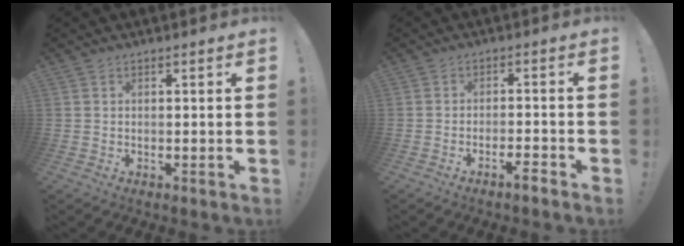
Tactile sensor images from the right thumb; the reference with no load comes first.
{"total": 3.8, "force": [-2.8, 0.5, 2.5], "torque": [-0.037, 0.014, -0.047]}